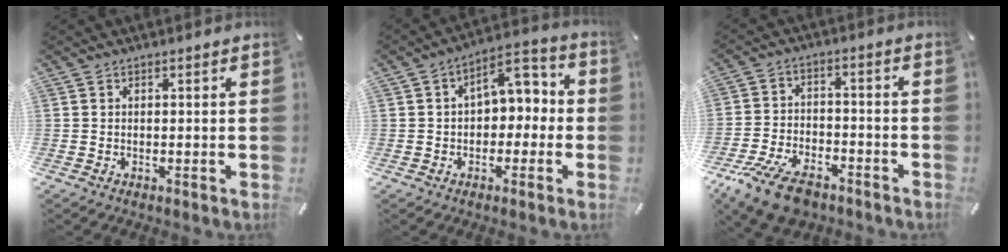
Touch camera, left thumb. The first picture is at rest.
{"total": 7.4, "force": [0.6, 6.0, 4.3], "torque": [-0.047, -0.002, 0.003]}
{"total": 11.8, "force": [-8.1, 5.5, 6.5], "torque": [-0.127, 0.043, -0.149]}